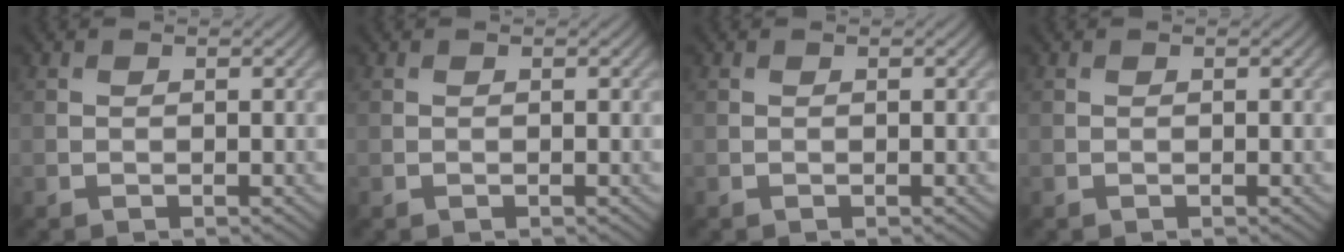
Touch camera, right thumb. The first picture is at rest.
{"total": 0.0}
{"total": 0.0}
{"total": 0.0}